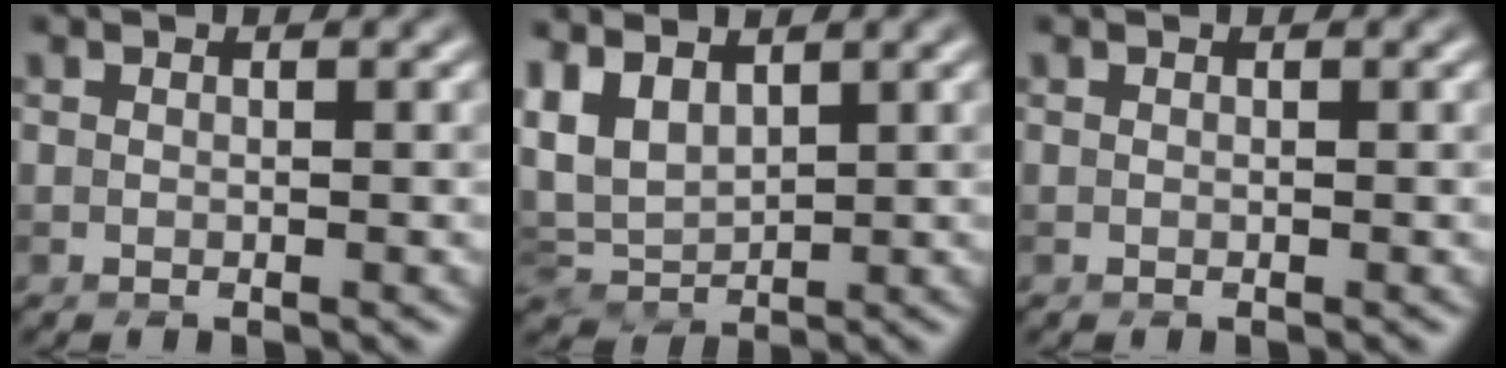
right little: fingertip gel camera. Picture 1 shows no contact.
{"total": 4.0, "force": [2.0, 2.4, 2.5], "torque": [-0.064, 0.008, 0.040]}
{"total": 0.0}